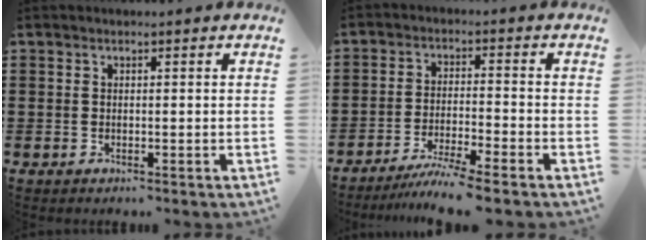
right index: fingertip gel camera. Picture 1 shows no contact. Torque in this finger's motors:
{"motor_torque": [1.22, -0.92, 0.37, 0.04]}